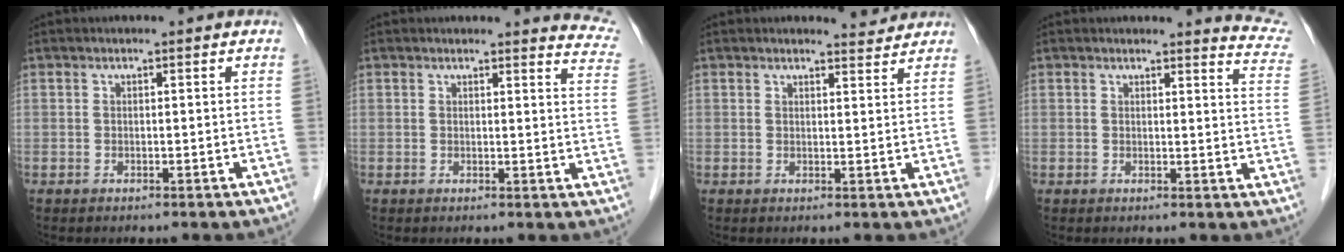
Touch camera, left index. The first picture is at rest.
{"total": 8.5, "force": [8.4, 1.3, 0.6], "torque": [0.032, -0.059, 0.047]}
{"total": 2.4, "force": [2.4, 0.3, -0.2], "torque": [-0.006, -0.011, 0.027]}
{"total": 7.8, "force": [7.8, 0.4, 0.2], "torque": [0.018, -0.073, 0.049]}